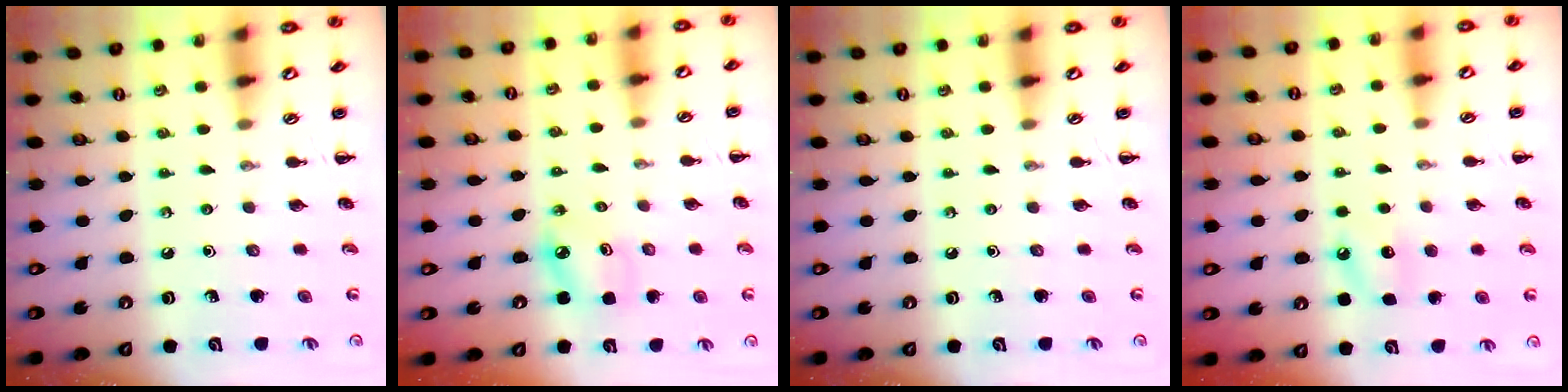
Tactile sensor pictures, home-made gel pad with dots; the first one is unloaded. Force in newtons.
{"total": 4.6, "press": 4.5, "slide": 1.0}
{"total": 0.0}
{"total": 6.5, "press": 6.2, "slide": 1.9}